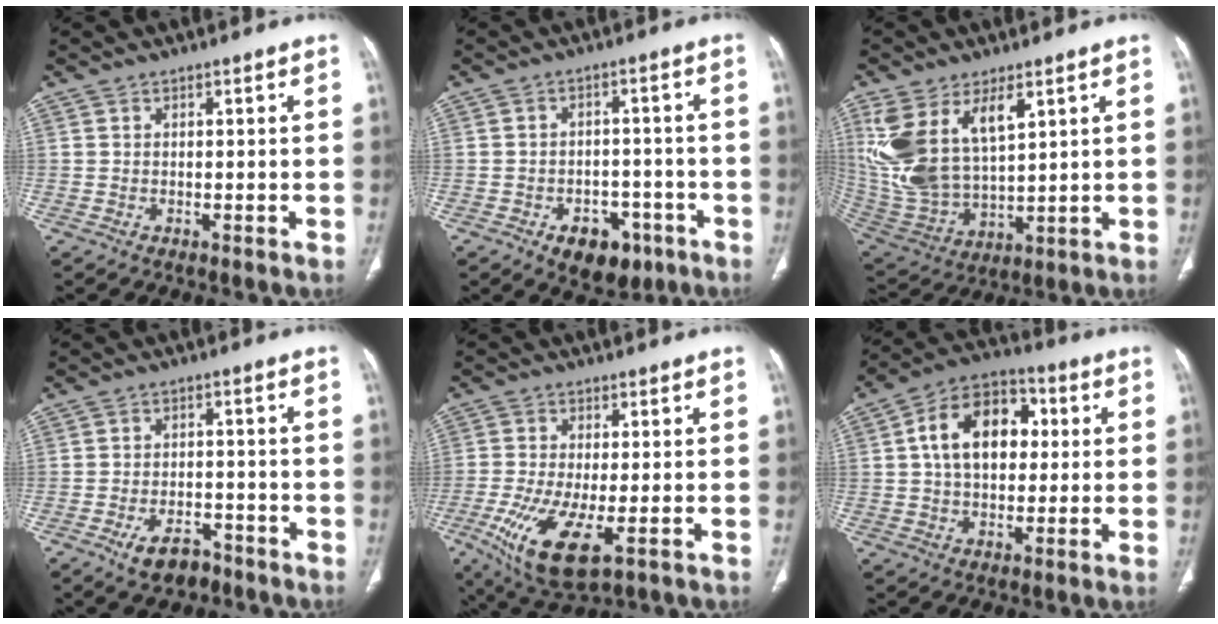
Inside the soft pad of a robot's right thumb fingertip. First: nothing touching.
{"total": 8.8, "force": [-4.7, 5.7, 4.7], "torque": [-0.034, 0.028, -0.059]}
{"total": 16.7, "force": [7.1, 8.4, 12.6], "torque": [-0.249, -0.025, 0.158]}
{"total": 6.2, "force": [-4.1, 3.3, 3.3], "torque": [-0.049, 0.026, -0.062]}
{"total": 12.8, "force": [-4.4, 4.3, 11.2], "torque": [-0.233, -0.020, -0.067]}
{"total": 15.1, "force": [2.6, 10.0, 11.1], "torque": [-0.154, 0.020, 0.033]}